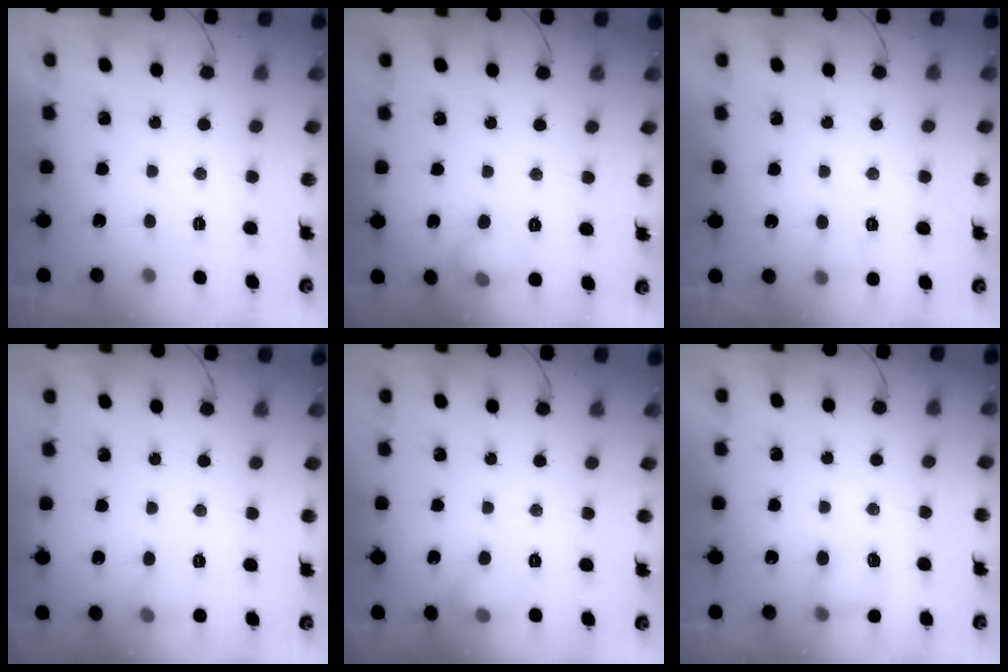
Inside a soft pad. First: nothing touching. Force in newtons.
{"total": 6.5, "press": 6.3, "slide": 1.4}
{"total": 3.4, "press": 3.2, "slide": 1.1}
{"total": 5.6, "press": 5.4, "slide": 1.7}
{"total": 6.2, "press": 6.0, "slide": 1.7}
{"total": 4.3, "press": 4.2, "slide": 0.6}